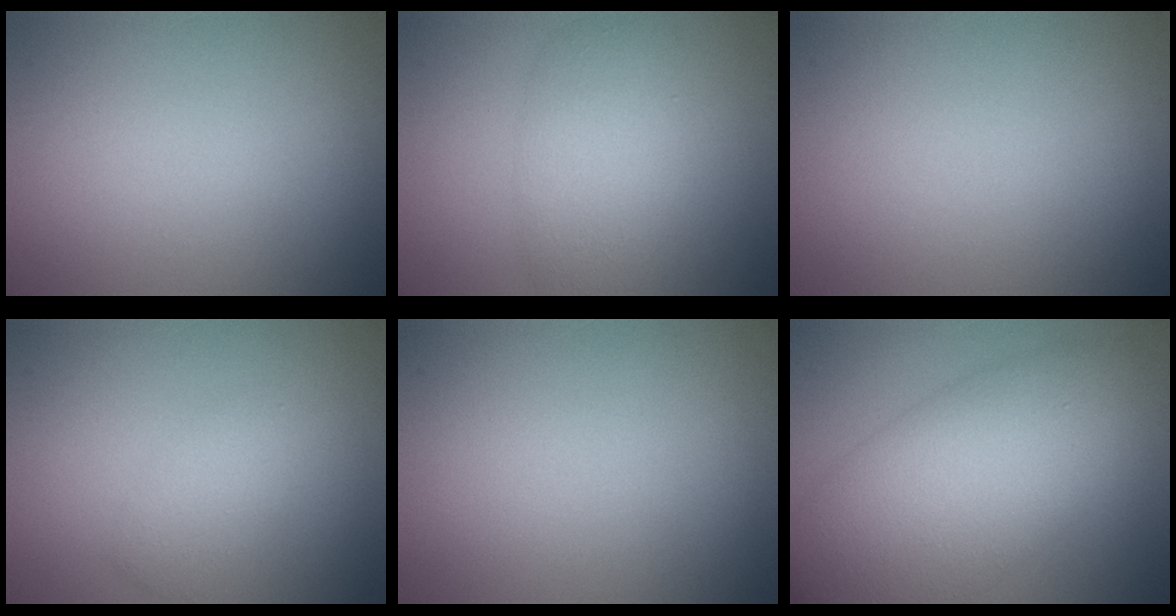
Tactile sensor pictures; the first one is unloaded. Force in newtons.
{"total": 5.0, "press": 5.0, "slide": 0.1}
{"total": 0.0}
{"total": 2.0, "press": 2.0, "slide": 0.0}
{"total": 0.0}
{"total": 10.4, "press": 10.4, "slide": 0.2}